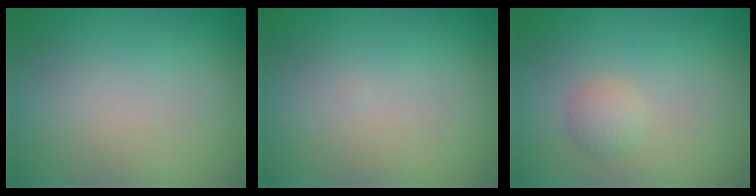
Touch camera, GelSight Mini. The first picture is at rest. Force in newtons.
{"total": 0.0}
{"total": 1.4, "press": 1.4, "slide": 0.1}